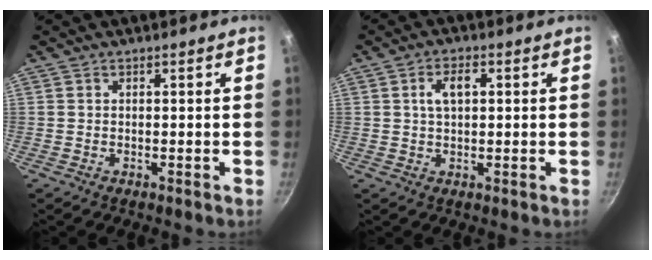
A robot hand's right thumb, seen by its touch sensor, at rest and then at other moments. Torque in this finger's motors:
{"motor_torque": [0.22, 0.10, 0.84, 0.30, 0.02]}